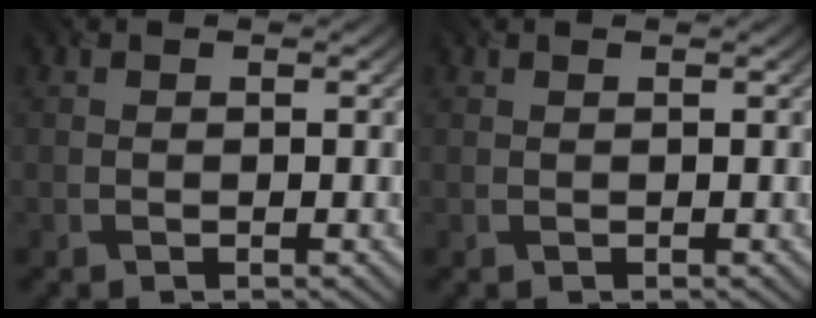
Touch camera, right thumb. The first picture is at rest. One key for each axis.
{"total": 0.0}